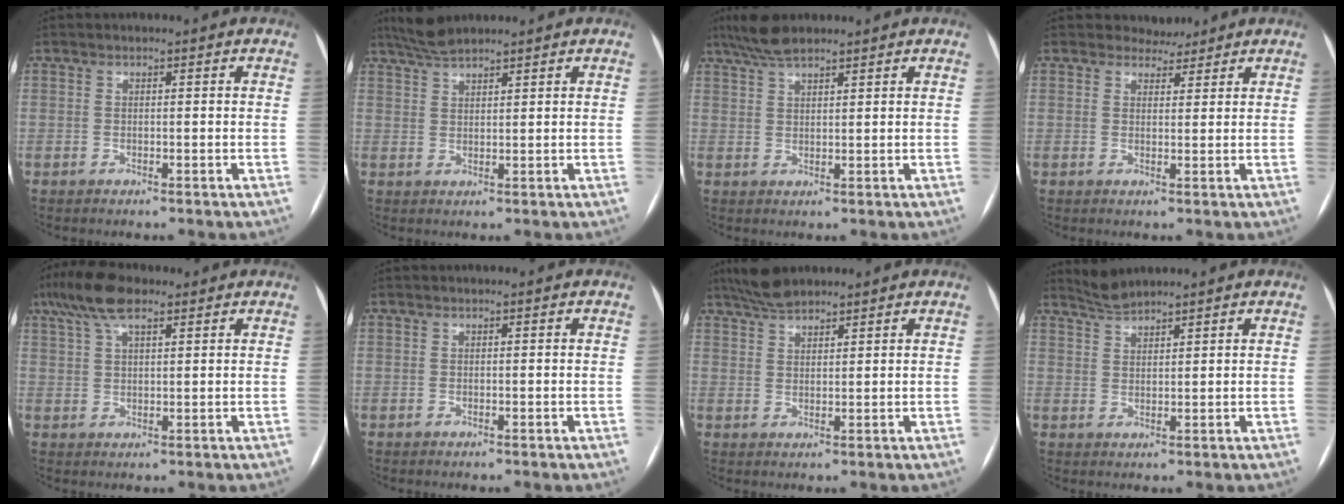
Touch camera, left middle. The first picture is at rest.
{"total": 4.4, "force": [4.0, 0.4, 1.7], "torque": [-0.040, 0.017, 0.082]}
{"total": 5.3, "force": [4.4, 1.0, 2.8], "torque": [-0.062, 0.021, 0.085]}
{"total": 2.9, "force": [2.6, 1.2, -0.1], "torque": [0.004, 0.002, 0.038]}
{"total": 8.5, "force": [5.6, 2.7, 5.8], "torque": [-0.121, 0.031, 0.103]}
{"total": 0.0}
{"total": 5.1, "force": [4.5, 1.2, 2.0], "torque": [-0.046, 0.019, 0.087]}
{"total": 3.1, "force": [3.1, -0.1, 0.1], "torque": [-0.009, 0.008, 0.065]}